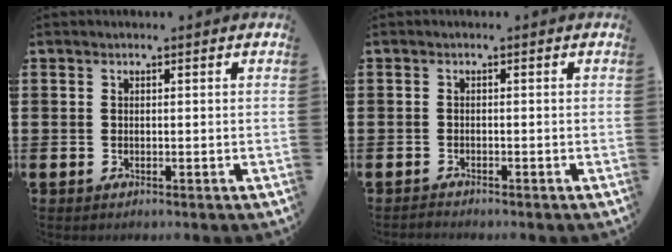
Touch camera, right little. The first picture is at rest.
{"total": 0.7, "force": [-0.7, 0.0, -0.1], "torque": [-0.001, -0.002, -0.014]}